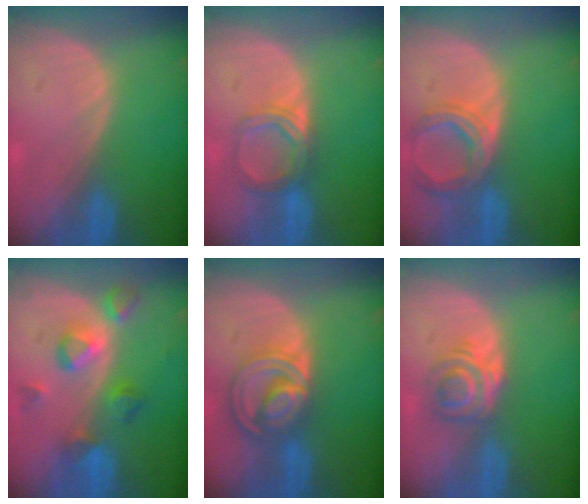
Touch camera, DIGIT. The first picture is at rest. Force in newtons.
{"total": 5.1, "press": 4.8, "slide": 1.8}
{"total": 6.9, "press": 6.4, "slide": 2.7}
{"total": 6.6, "press": 6.6, "slide": 0.7}
{"total": 8.7, "press": 7.4, "slide": 4.6}
{"total": 6.1, "press": 5.0, "slide": 3.5}